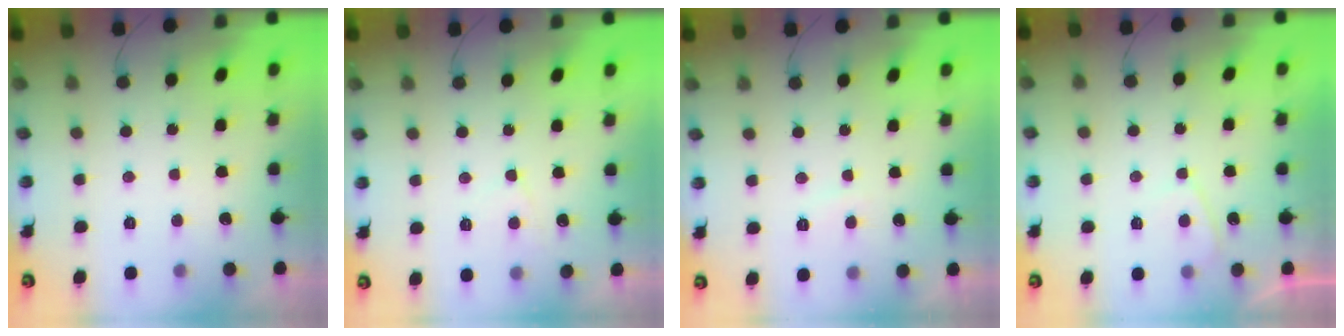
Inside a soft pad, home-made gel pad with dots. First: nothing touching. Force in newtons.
{"total": 3.4, "press": 3.3, "slide": 0.5}
{"total": 1.3, "press": 1.2, "slide": 0.5}
{"total": 2.5, "press": 2.4, "slide": 0.6}